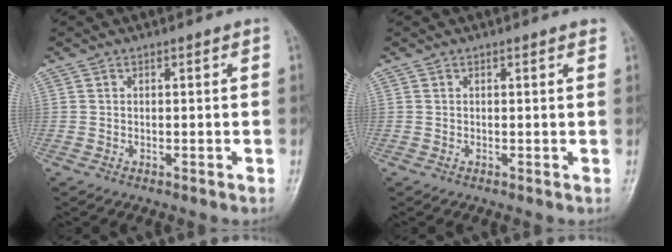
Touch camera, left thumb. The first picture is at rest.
{"total": 1.1, "force": [0.8, 0.2, 0.7], "torque": [-0.007, -0.001, 0.007]}